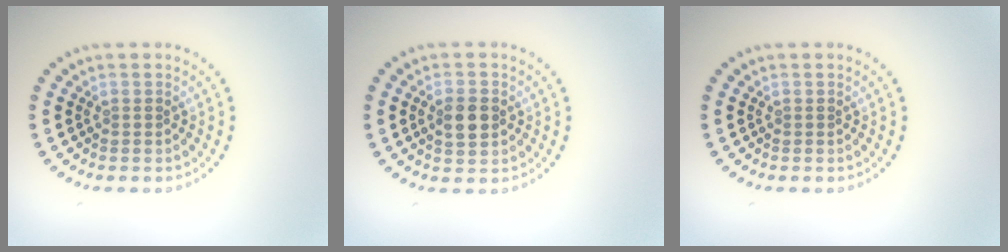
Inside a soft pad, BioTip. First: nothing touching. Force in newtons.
{"total": 2.7, "press": 2.6, "slide": 0.2}
{"total": 0.0}